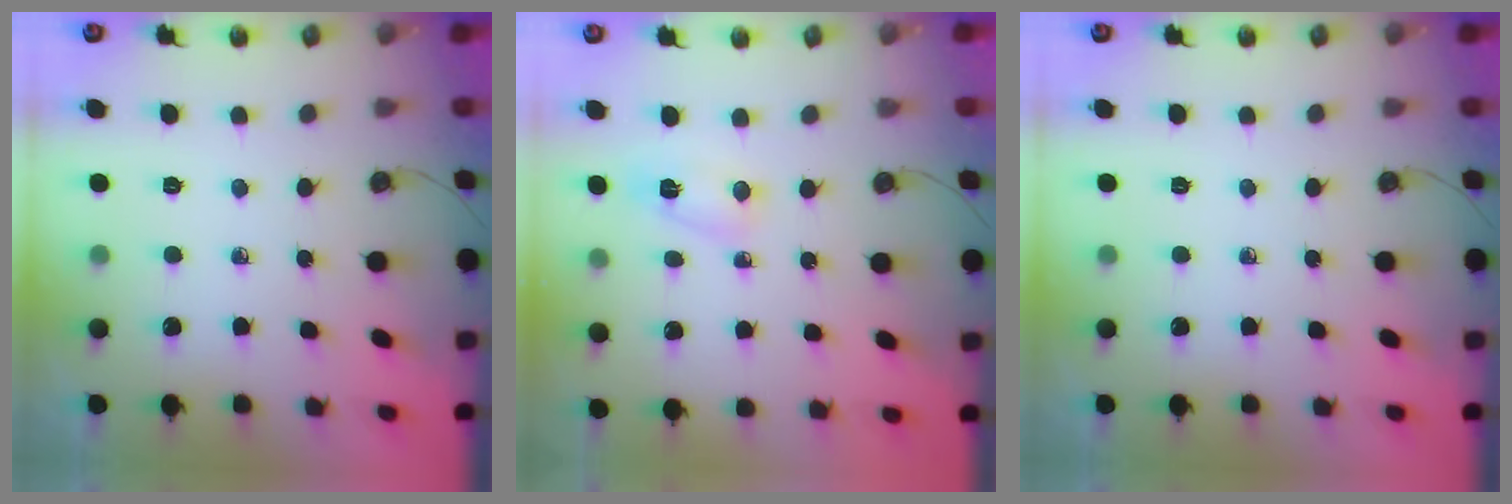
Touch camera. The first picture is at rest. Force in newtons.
{"total": 3.0, "press": 2.9, "slide": 0.6}
{"total": 0.0}